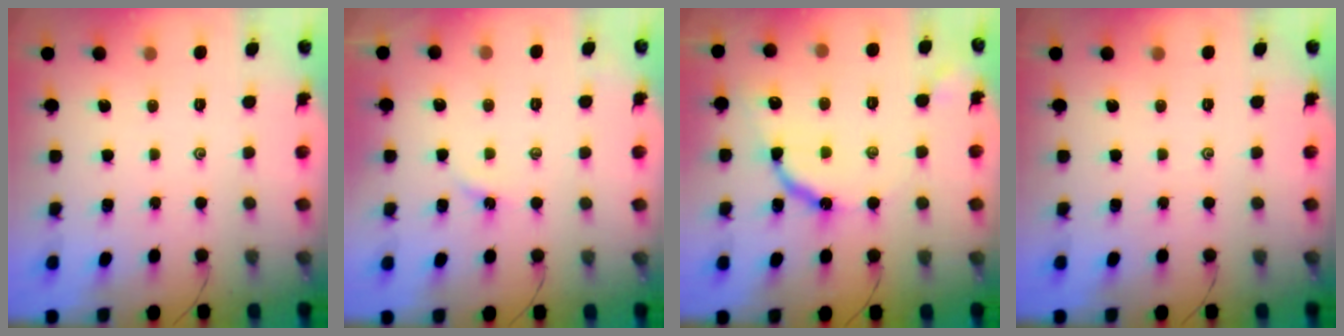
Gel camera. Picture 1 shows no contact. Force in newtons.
{"total": 1.9, "press": 1.8, "slide": 0.3}
{"total": 10.1, "press": 10.0, "slide": 1.3}
{"total": 0.0}